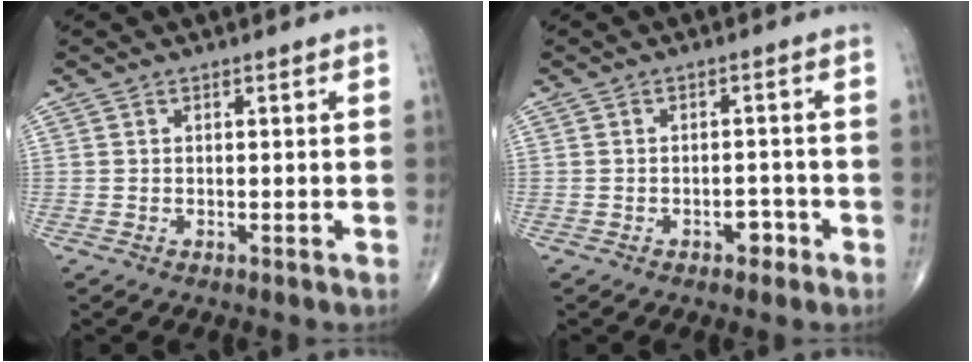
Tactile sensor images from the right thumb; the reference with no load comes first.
{"total": 2.7, "force": [-1.5, 1.7, 1.5], "torque": [-0.009, 0.011, -0.020]}